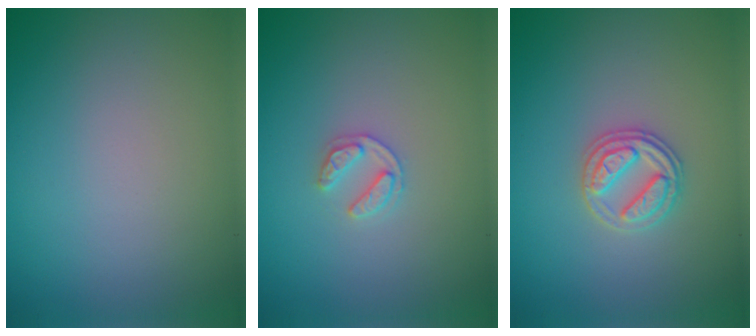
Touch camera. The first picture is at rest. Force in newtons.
{"total": 1.8, "press": 1.8, "slide": 0.3}
{"total": 2.7, "press": 2.7, "slide": 0.5}